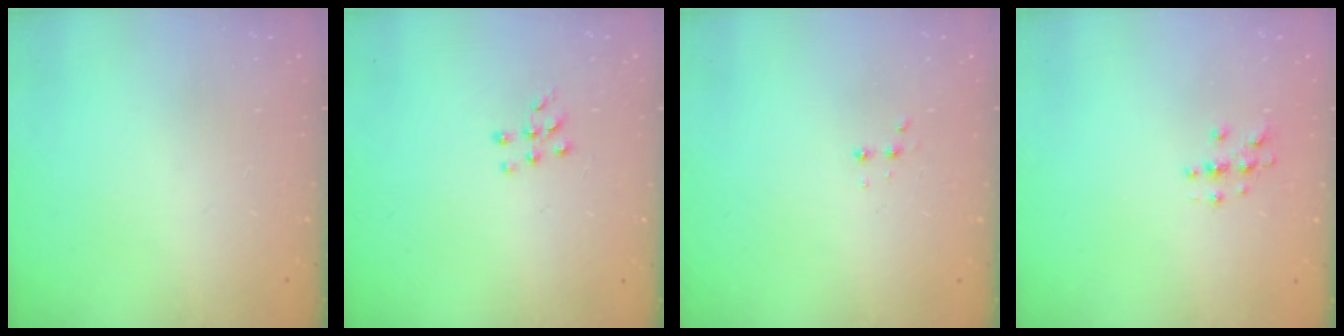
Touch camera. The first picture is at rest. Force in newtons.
{"total": 5.6, "press": 5.6, "slide": 0.8}
{"total": 2.5, "press": 2.4, "slide": 0.8}
{"total": 3.0, "press": 3.0, "slide": 0.3}